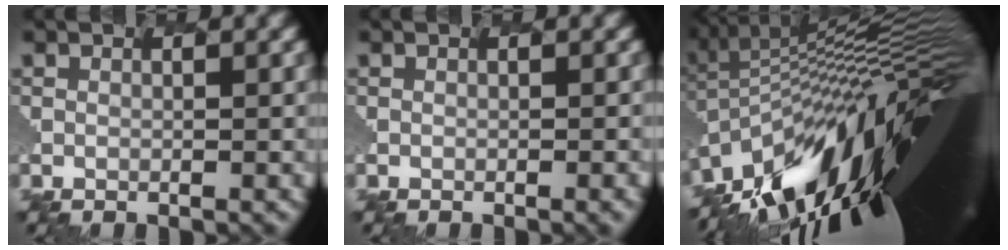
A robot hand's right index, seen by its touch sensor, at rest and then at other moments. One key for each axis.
{"total": 2.4, "fx": -0.4, "fy": 1.0, "fz": 2.2, "tx": -0.010, "ty": 0.006, "tz": -0.007}
{"total": 15.8, "fx": -6.6, "fy": 6.3, "fz": 12.9, "tx": -0.193, "ty": 0.009, "tz": -0.128}